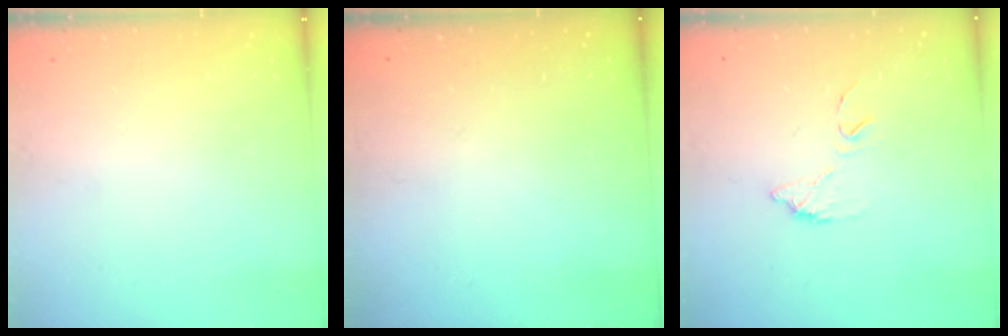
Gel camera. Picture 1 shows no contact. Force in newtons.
{"total": 3.2, "press": 3.2, "slide": 0.1}
{"total": 8.1, "press": 8.1, "slide": 0.3}